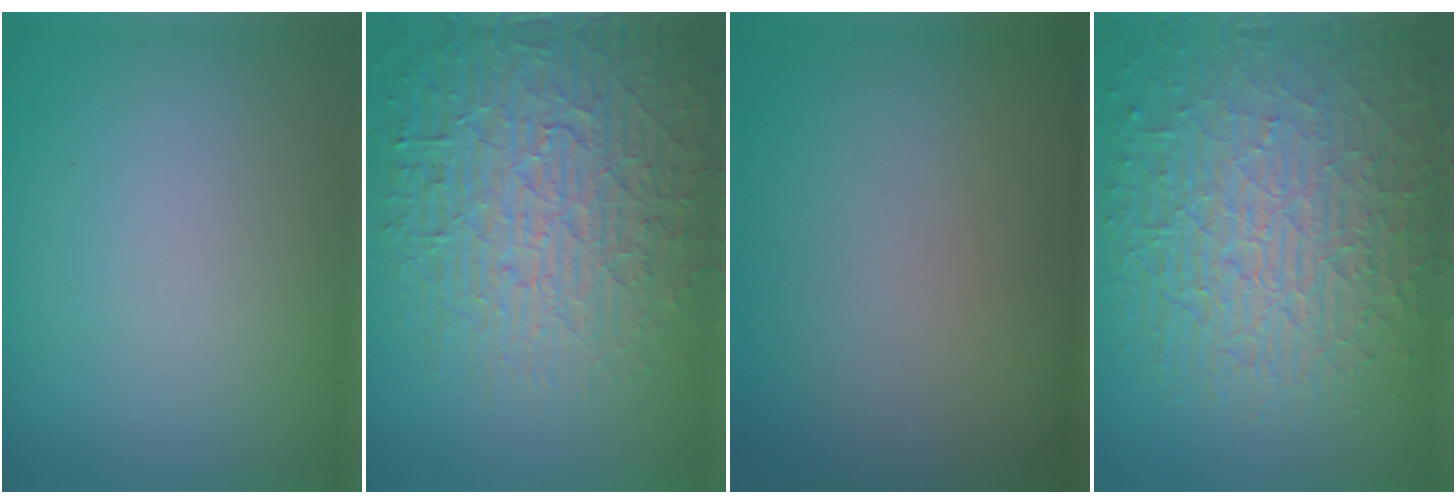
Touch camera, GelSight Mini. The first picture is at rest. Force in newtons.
{"total": 6.8, "press": 6.6, "slide": 1.7}
{"total": 0.0}
{"total": 10.1, "press": 6.6, "slide": 7.7}